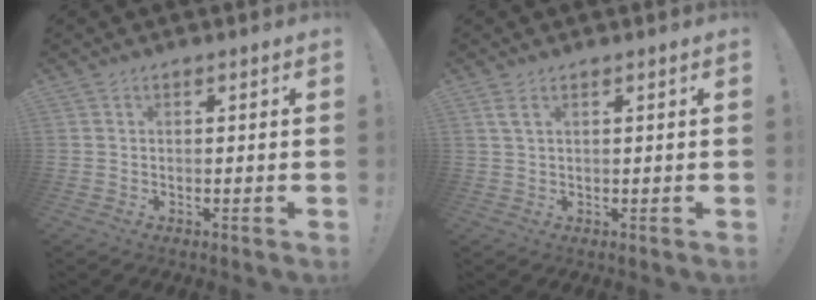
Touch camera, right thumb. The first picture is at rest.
{"total": 2.4, "force": [1.2, 0.7, 1.9], "torque": [-0.032, -0.001, 0.020]}